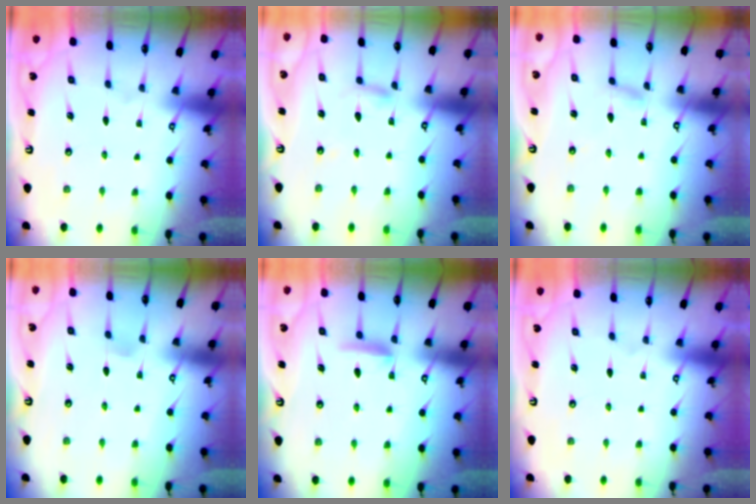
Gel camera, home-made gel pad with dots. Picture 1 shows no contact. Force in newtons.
{"total": 2.7, "press": 2.7, "slide": 0.3}
{"total": 2.8, "press": 2.8, "slide": 0.3}
{"total": 3.2, "press": 3.1, "slide": 0.5}
{"total": 7.1, "press": 7.1, "slide": 0.7}
{"total": 0.0}